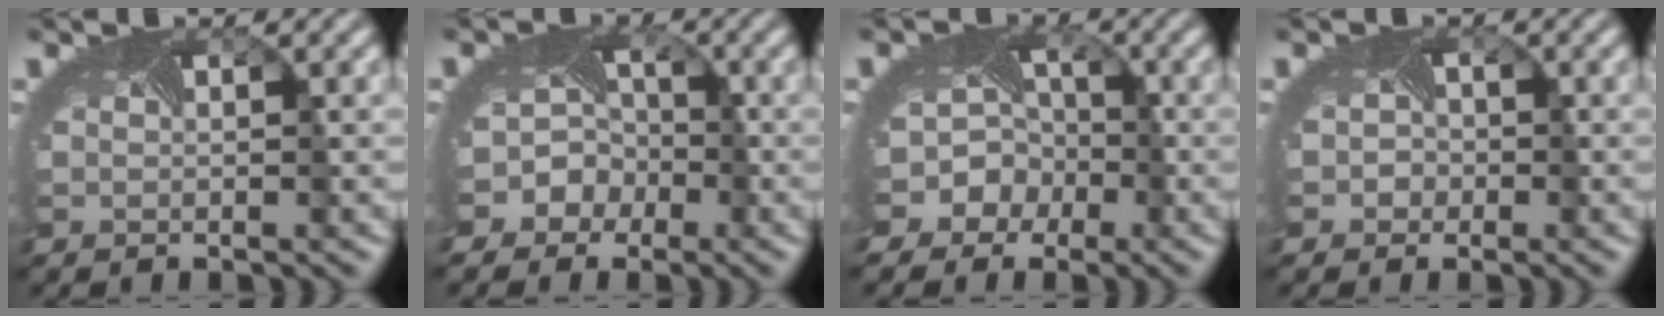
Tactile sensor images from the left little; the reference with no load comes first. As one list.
[{"total": 7.0, "force": [-3.2, 6.0, 1.6], "torque": [-0.018, 0.003, -0.074]}, {"total": 9.1, "force": [-3.7, 7.8, 2.7], "torque": [-0.049, 0.007, -0.084]}, {"total": 2.0, "force": [-0.6, 1.8, 0.6], "torque": [0.012, 0.001, -0.011]}]